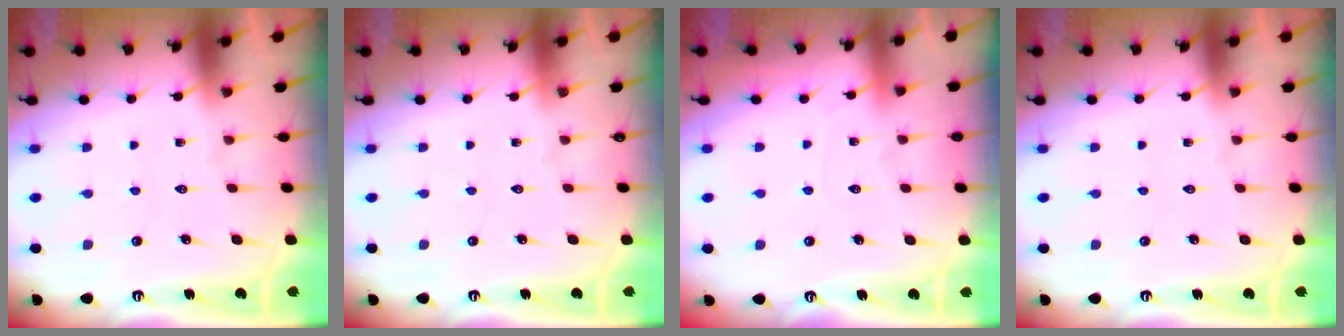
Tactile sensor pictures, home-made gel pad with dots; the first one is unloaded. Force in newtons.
{"total": 0.0}
{"total": 2.9, "press": 2.9, "slide": 0.4}
{"total": 0.0}